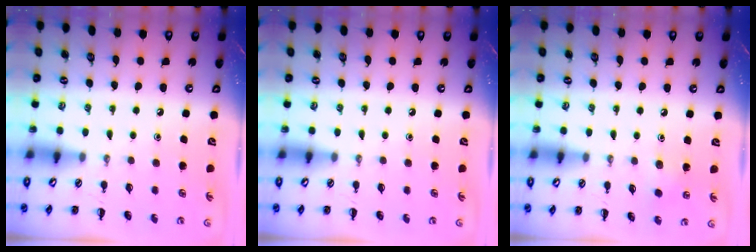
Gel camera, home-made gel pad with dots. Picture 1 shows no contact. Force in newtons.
{"total": 0.0}
{"total": 6.2, "press": 6.1, "slide": 1.3}